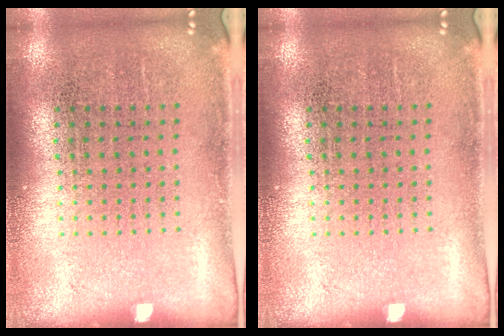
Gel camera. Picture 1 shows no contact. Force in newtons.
{"total": 0.0}